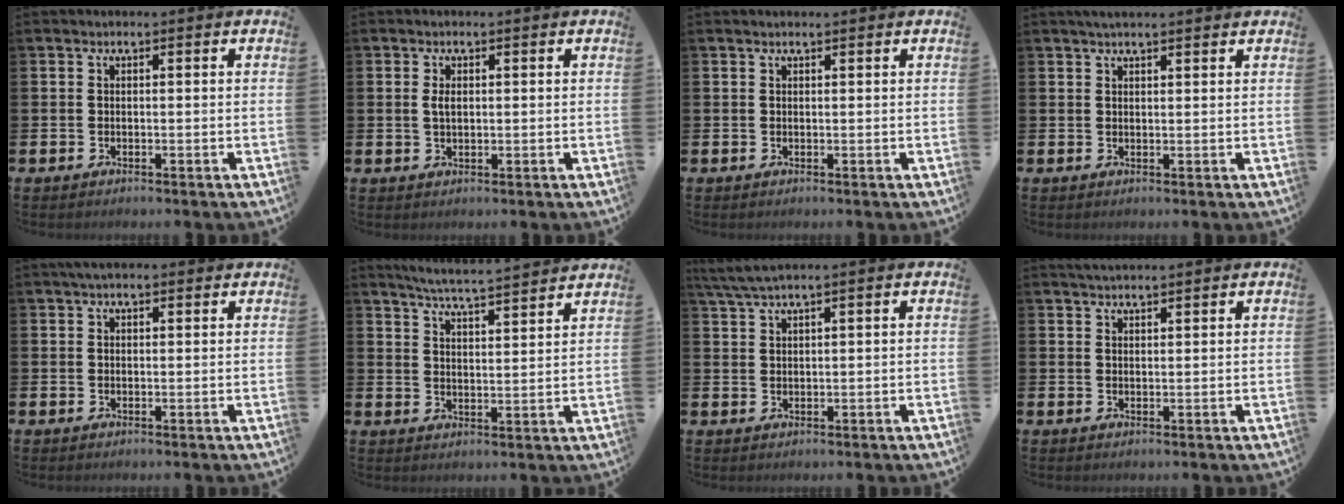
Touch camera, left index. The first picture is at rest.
{"total": 1.8, "force": [0.5, 0.9, 1.5], "torque": [-0.019, 0.001, 0.005]}
{"total": 0.6, "force": [0.5, 0.0, 0.2], "torque": [-0.001, -0.001, 0.009]}
{"total": 2.1, "force": [1.9, 0.3, 0.8], "torque": [-0.010, -0.003, 0.032]}
{"total": 1.9, "force": [1.6, 0.6, 0.9], "torque": [-0.010, 0.002, 0.026]}
{"total": 5.6, "force": [5.5, -0.4, 1.3], "torque": [-0.039, -0.037, 0.094]}
{"total": 2.9, "force": [2.4, -0.1, 1.7], "torque": [-0.040, -0.002, 0.045]}
{"total": 2.3, "force": [2.2, 0.2, 0.4], "torque": [-0.010, -0.004, 0.040]}